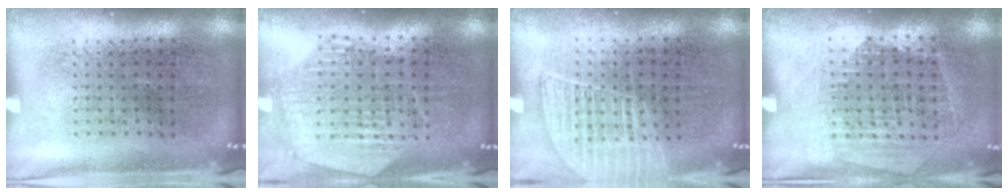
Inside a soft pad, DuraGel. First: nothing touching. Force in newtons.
{"total": 1.0, "press": 1.0, "slide": 0.2}
{"total": 1.3, "press": 1.2, "slide": 0.4}
{"total": 1.3, "press": 1.1, "slide": 0.6}